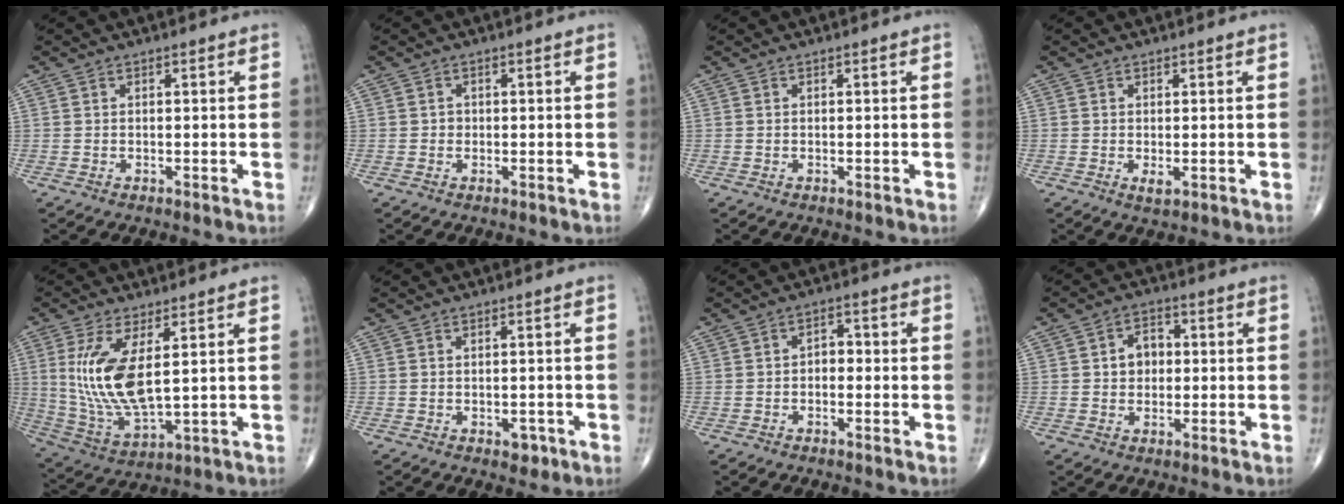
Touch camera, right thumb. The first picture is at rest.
{"total": 0.9, "force": [-0.1, 0.9, 0.2], "torque": [0.001, 0.003, -0.002]}
{"total": 0.0}
{"total": 1.5, "force": [-0.2, 0.6, 1.4], "torque": [-0.022, -0.005, -0.001]}
{"total": 13.5, "force": [2.8, 5.2, 12.2], "torque": [-0.255, -0.026, 0.071]}
{"total": 2.0, "force": [-0.9, 1.3, 1.2], "torque": [-0.002, 0.002, -0.008]}
{"total": 2.8, "force": [-0.5, 1.9, 2.0], "torque": [-0.011, 0.014, -0.016]}
{"total": 5.2, "force": [0.4, 4.1, 3.2], "torque": [-0.029, 0.013, 0.002]}